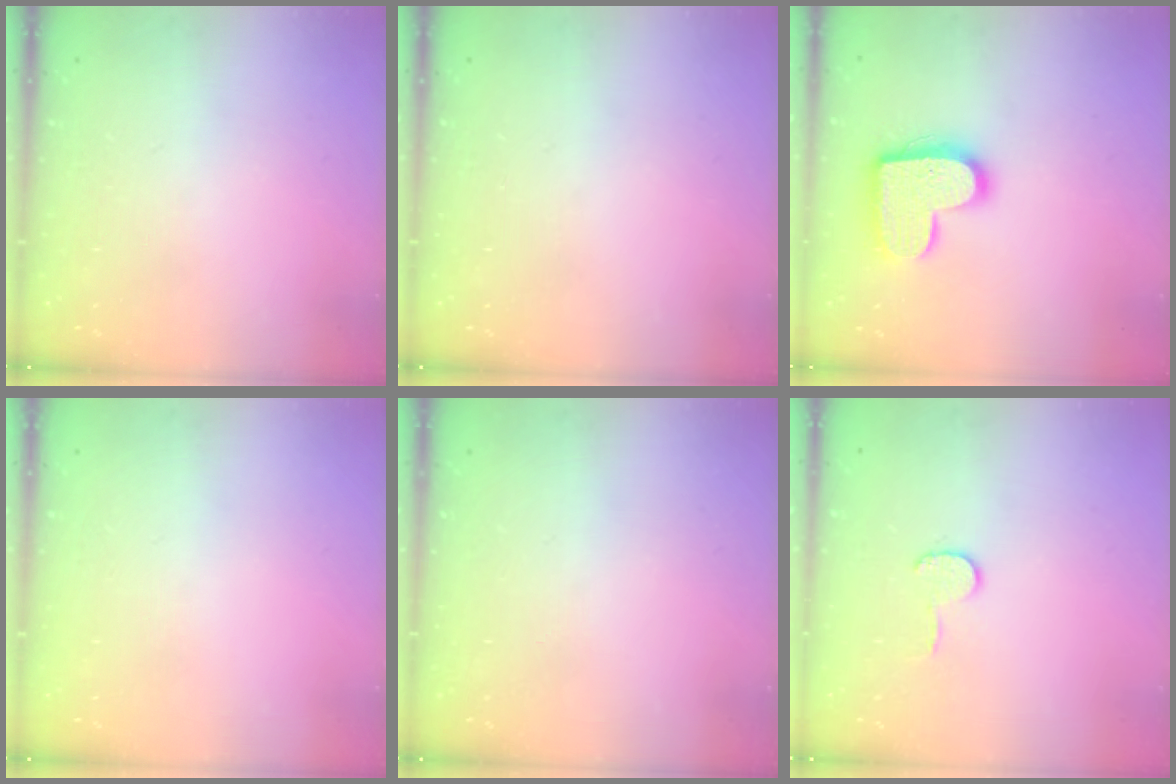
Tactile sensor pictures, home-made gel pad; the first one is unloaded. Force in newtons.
{"total": 0.0}
{"total": 15.6, "press": 15.6, "slide": 0.8}
{"total": 0.0}
{"total": 0.0}
{"total": 6.4, "press": 6.4, "slide": 0.6}